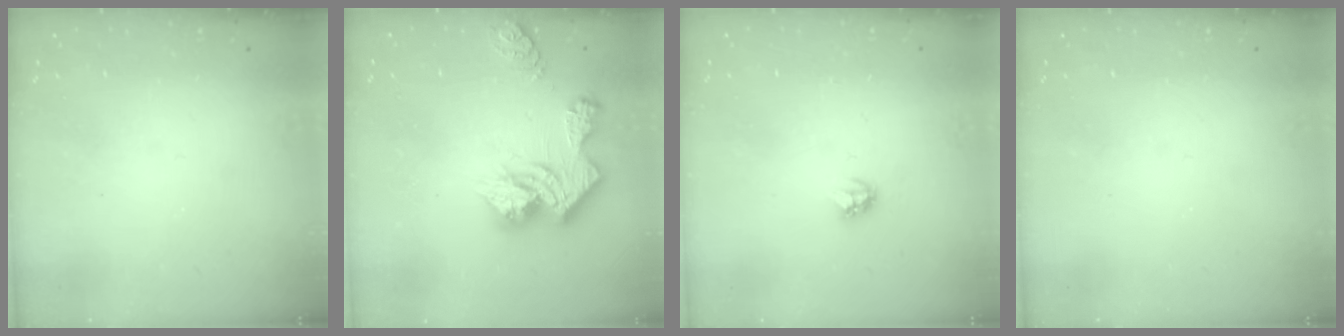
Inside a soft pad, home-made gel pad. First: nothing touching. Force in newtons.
{"total": 13.8, "press": 13.8, "slide": 0.4}
{"total": 2.7, "press": 2.7, "slide": 0.3}
{"total": 0.0}